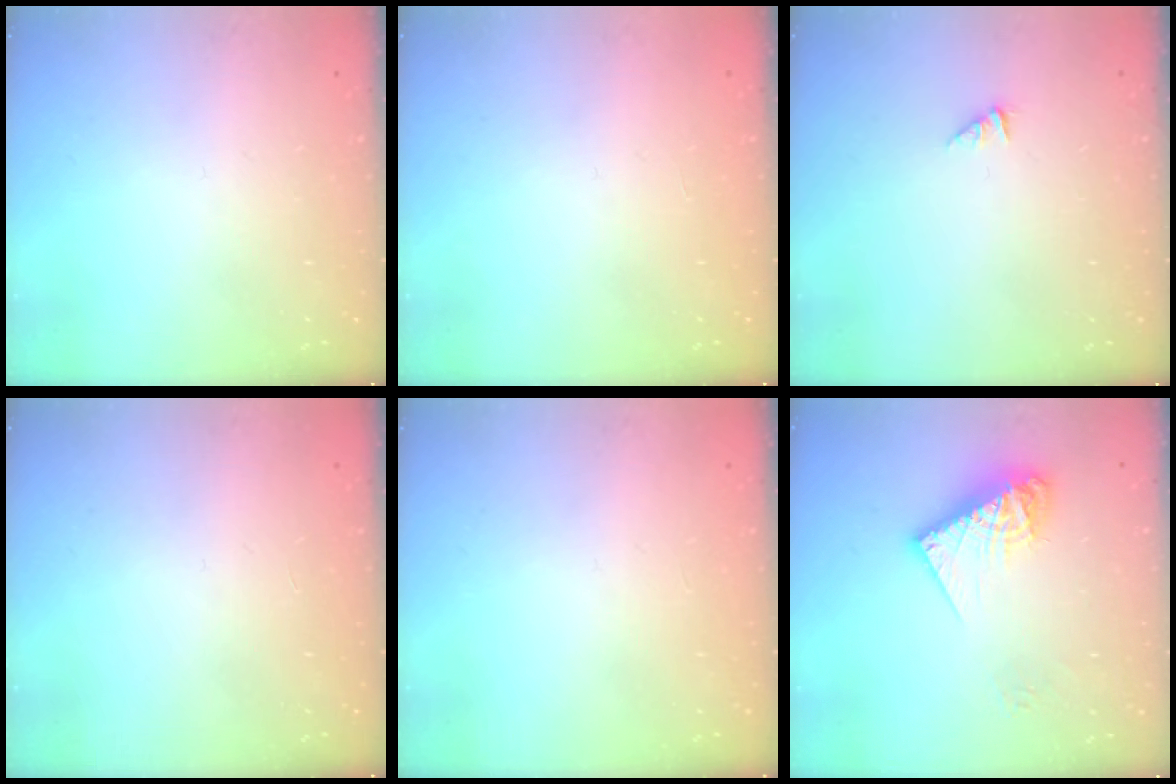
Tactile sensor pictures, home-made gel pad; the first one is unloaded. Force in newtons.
{"total": 0.0}
{"total": 0.0}
{"total": 0.0}
{"total": 0.0}
{"total": 12.5, "press": 12.5, "slide": 1.4}